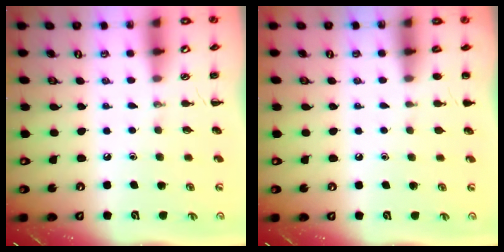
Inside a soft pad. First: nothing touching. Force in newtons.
{"total": 1.1, "press": 1.1, "slide": 0.2}